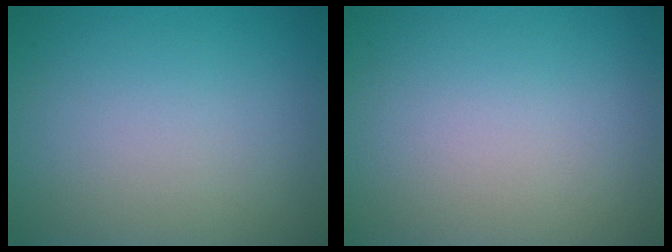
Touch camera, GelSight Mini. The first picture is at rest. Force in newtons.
{"total": 0.0}